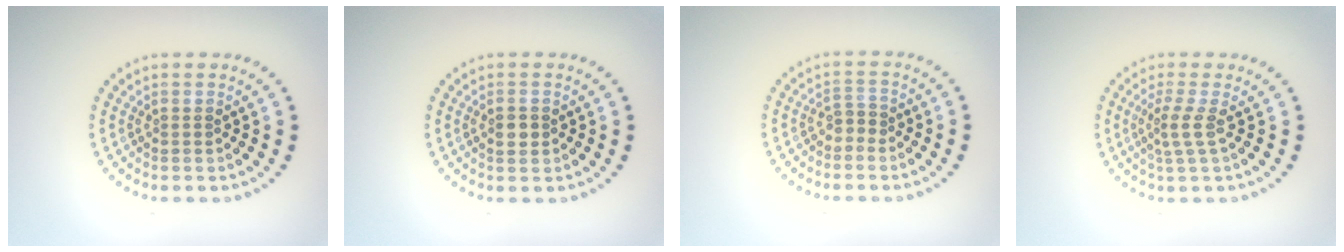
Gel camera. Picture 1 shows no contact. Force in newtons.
{"total": 1.3, "press": 1.3, "slide": 0.2}
{"total": 1.2, "press": 0.9, "slide": 0.8}
{"total": 2.2, "press": 1.5, "slide": 1.6}